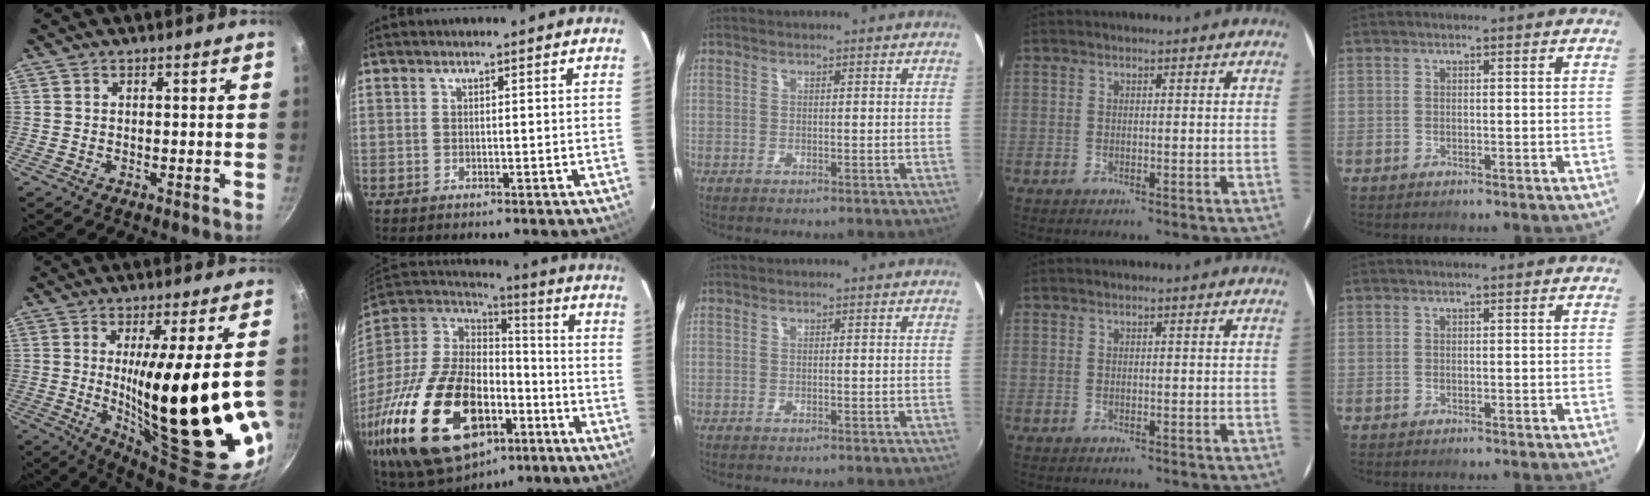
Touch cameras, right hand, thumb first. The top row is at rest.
{"thumb": {"total": 25.3, "force": [-1.8, 5.2, 24.7], "torque": [-0.362, -0.035, -0.006]}, "index": {"total": 34.1, "force": [-15.2, 19.9, 23.2], "torque": [-0.493, -0.024, -0.234]}}